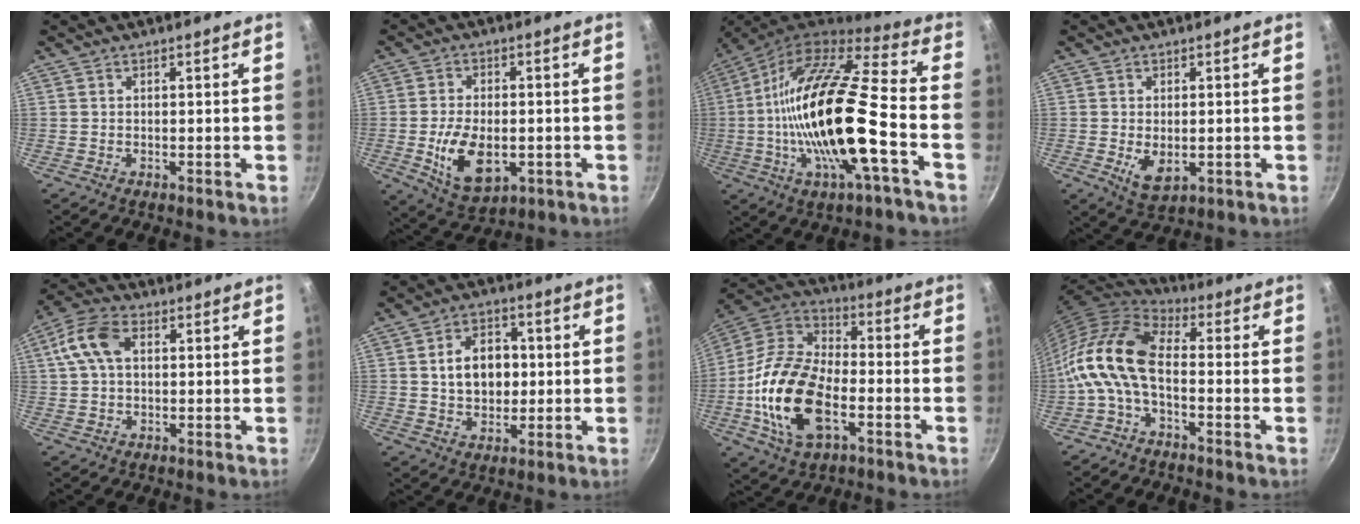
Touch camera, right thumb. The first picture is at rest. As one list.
[{"total": 11.8, "force": [-2.5, 6.9, 9.2], "torque": [-0.151, -0.003, -0.030]}, {"total": 23.5, "force": [-5.1, 6.3, 22.1], "torque": [-0.399, 0.019, -0.105]}, {"total": 5.2, "force": [-0.8, 3.1, 4.1], "torque": [-0.065, -0.015, -0.003]}, {"total": 9.1, "force": [2.0, 5.8, 6.7], "torque": [-0.130, 0.018, 0.024]}, {"total": 10.2, "force": [0.9, 7.4, 7.0], "torque": [-0.082, 0.010, 0.015]}, {"total": 20.9, "force": [-5.8, 11.7, 16.4], "torque": [-0.304, 0.031, -0.120]}, {"total": 12.9, "force": [-2.8, 6.8, 10.6], "torque": [-0.208, 0.040, -0.075]}]